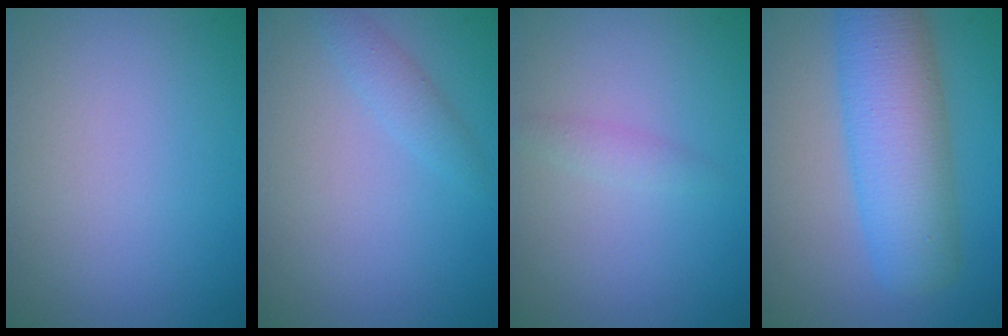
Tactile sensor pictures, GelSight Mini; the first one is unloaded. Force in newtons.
{"total": 1.5, "press": 1.4, "slide": 0.1}
{"total": 1.0, "press": 1.0, "slide": 0.1}
{"total": 7.7, "press": 7.7, "slide": 0.2}